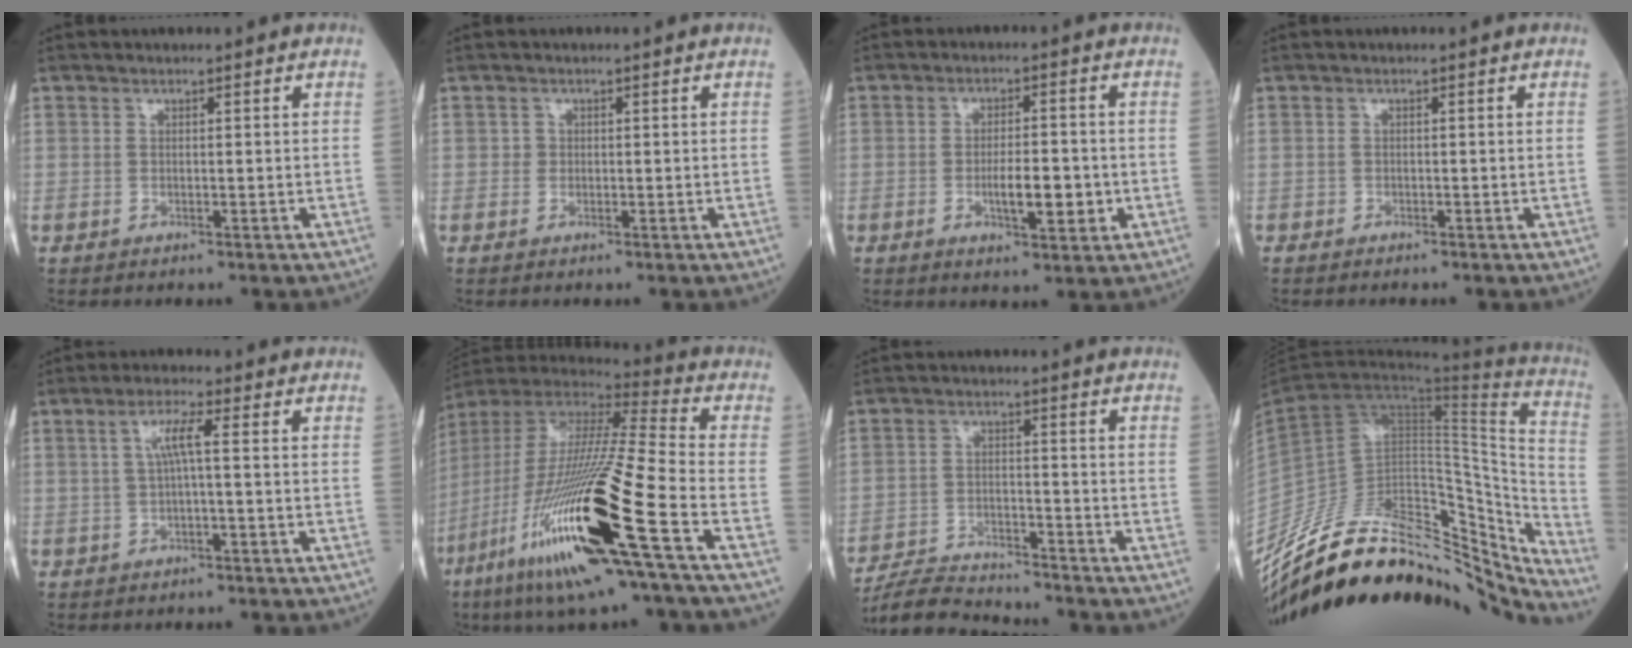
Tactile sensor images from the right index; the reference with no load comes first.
{"total": 1.1, "force": [0.0, 1.0, 0.4], "torque": [-0.013, 0.012, 0.003]}
{"total": 6.7, "force": [-1.6, 2.1, 6.1], "torque": [-0.109, -0.001, -0.021]}
{"total": 1.5, "force": [-1.1, 0.8, 0.6], "torque": [-0.020, -0.001, -0.016]}
{"total": 4.4, "force": [0.6, 0.7, 4.3], "torque": [-0.089, 0.015, 0.014]}
{"total": 30.1, "force": [-11.7, 2.3, 27.6], "torque": [-0.562, -0.078, -0.221]}
{"total": 9.9, "force": [-9.6, 0.9, 2.4], "torque": [-0.053, -0.004, -0.169]}
{"total": 32.4, "force": [-27.1, 9.2, 15.0], "torque": [-0.216, 0.014, -0.411]}